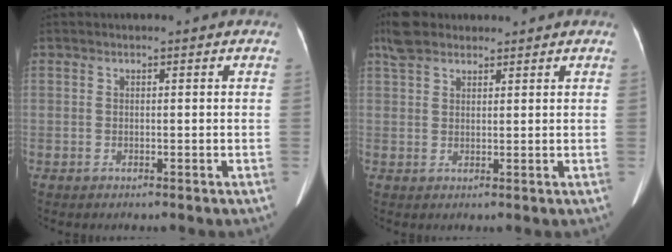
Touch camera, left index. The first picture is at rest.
{"total": 5.2, "force": [4.1, 2.2, 2.4], "torque": [-0.059, 0.027, 0.083]}